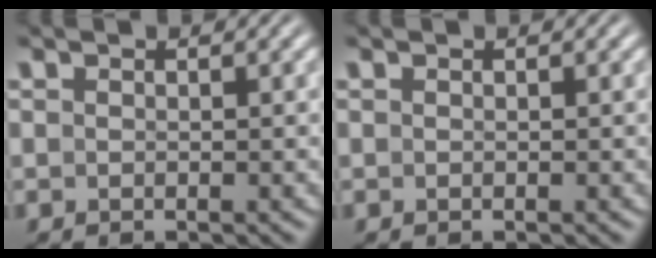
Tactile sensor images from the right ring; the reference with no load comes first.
{"total": 0.0}